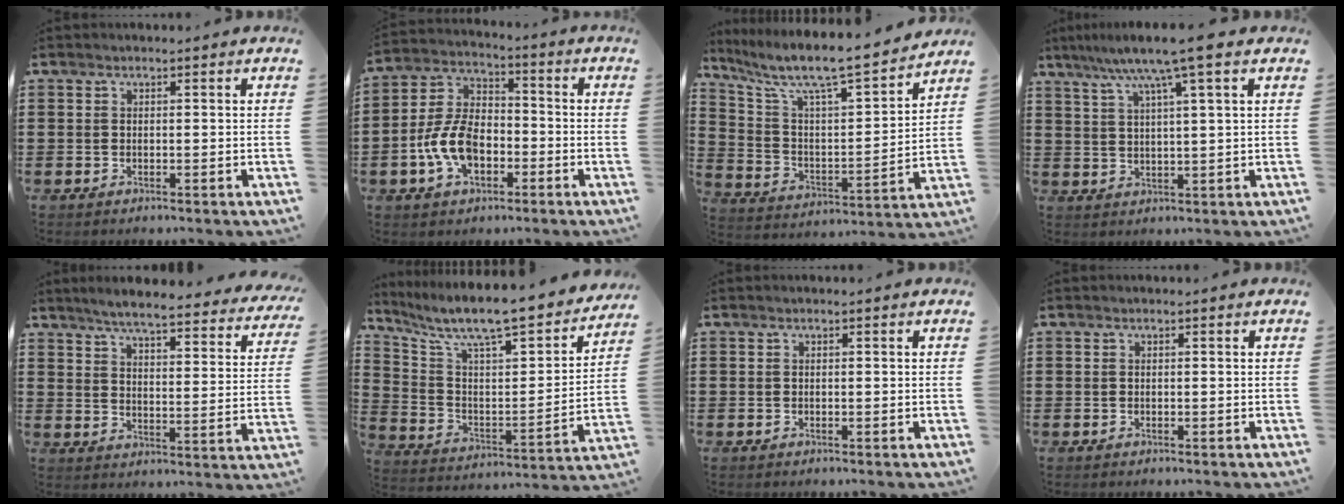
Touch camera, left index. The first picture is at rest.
{"total": 9.4, "force": [-3.5, 5.7, 6.6], "torque": [-0.168, 0.006, -0.072]}
{"total": 8.0, "force": [6.9, 0.9, 3.9], "torque": [-0.109, -0.056, 0.109]}
{"total": 7.5, "force": [4.6, -0.1, 5.9], "torque": [-0.128, -0.007, 0.074]}
{"total": 5.6, "force": [5.1, 0.0, 2.4], "torque": [-0.062, -0.038, 0.082]}
{"total": 8.4, "force": [7.5, 0.7, 3.7], "torque": [-0.100, -0.069, 0.119]}
{"total": 0.0}
{"total": 0.0}